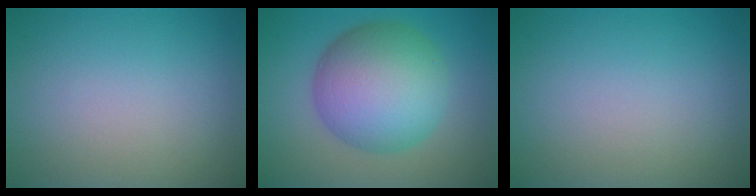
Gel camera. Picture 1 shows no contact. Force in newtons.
{"total": 10.1, "press": 10.1, "slide": 0.3}
{"total": 0.0}